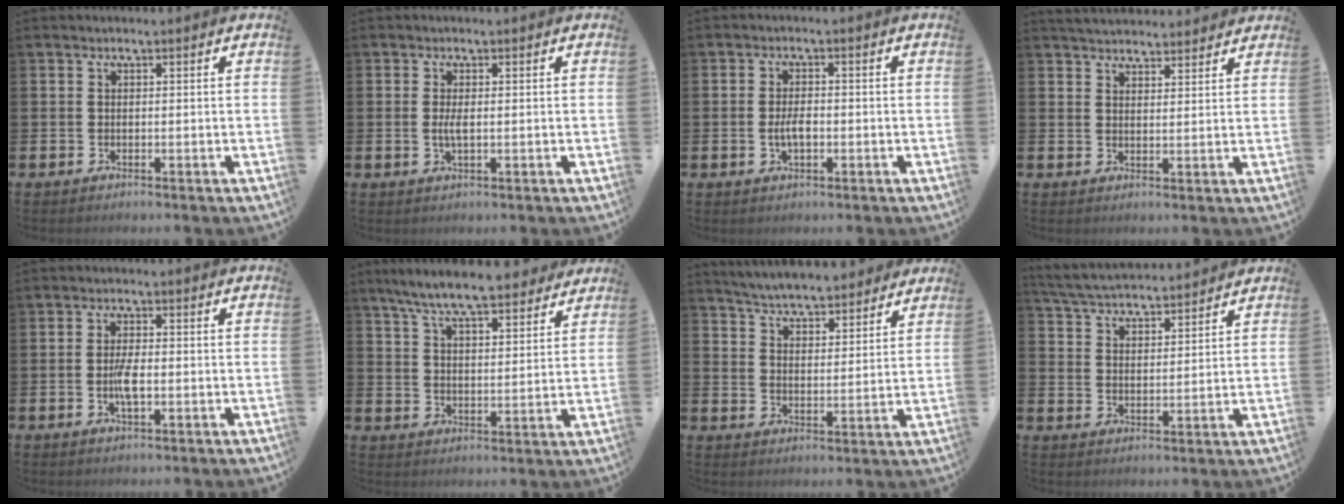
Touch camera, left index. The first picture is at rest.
{"total": 1.9, "force": [0.0, 0.6, 1.8], "torque": [-0.026, -0.004, -0.003]}
{"total": 3.0, "force": [-0.4, 1.4, 2.6], "torque": [-0.032, -0.004, -0.012]}
{"total": 4.0, "force": [3.9, 0.8, 0.1], "torque": [-0.009, -0.019, 0.071]}
{"total": 3.2, "force": [-0.5, 1.1, 3.0], "torque": [-0.046, -0.002, -0.011]}
{"total": 8.9, "force": [8.2, 1.4, 3.2], "torque": [-0.084, -0.038, 0.147]}
{"total": 5.9, "force": [5.8, 0.9, 0.9], "torque": [-0.041, -0.034, 0.102]}
{"total": 5.2, "force": [5.1, 0.5, 0.5], "torque": [-0.034, -0.027, 0.092]}